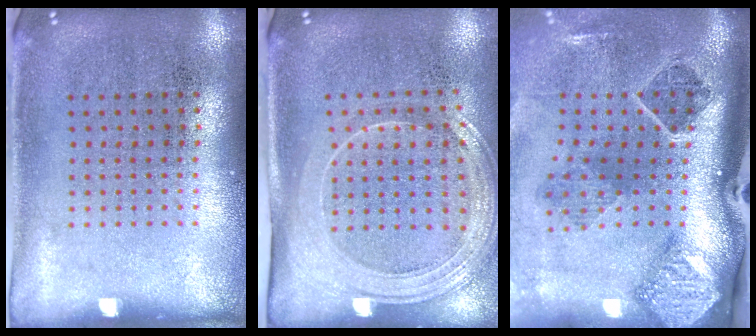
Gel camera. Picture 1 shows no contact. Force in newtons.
{"total": 2.2, "press": 1.8, "slide": 1.1}
{"total": 3.1, "press": 1.9, "slide": 2.4}